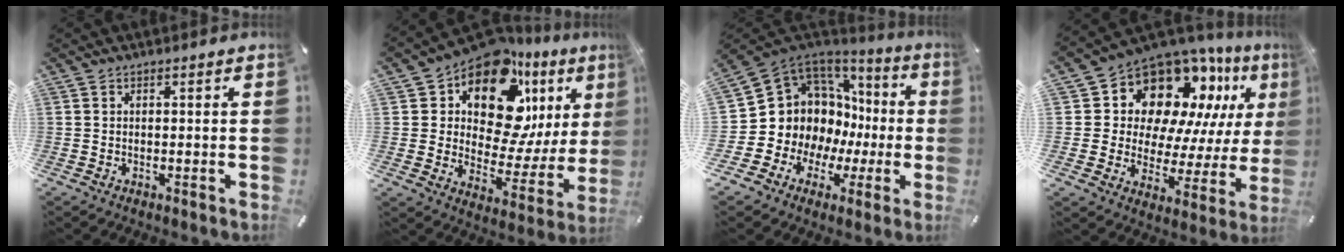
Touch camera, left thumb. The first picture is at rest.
{"total": 17.2, "force": [10.7, 9.3, 9.7], "torque": [-0.166, -0.087, 0.186]}
{"total": 12.8, "force": [3.3, 11.7, 4.1], "torque": [-0.085, -0.061, 0.089]}
{"total": 14.8, "force": [9.3, 9.9, 5.8], "torque": [-0.095, -0.086, 0.164]}